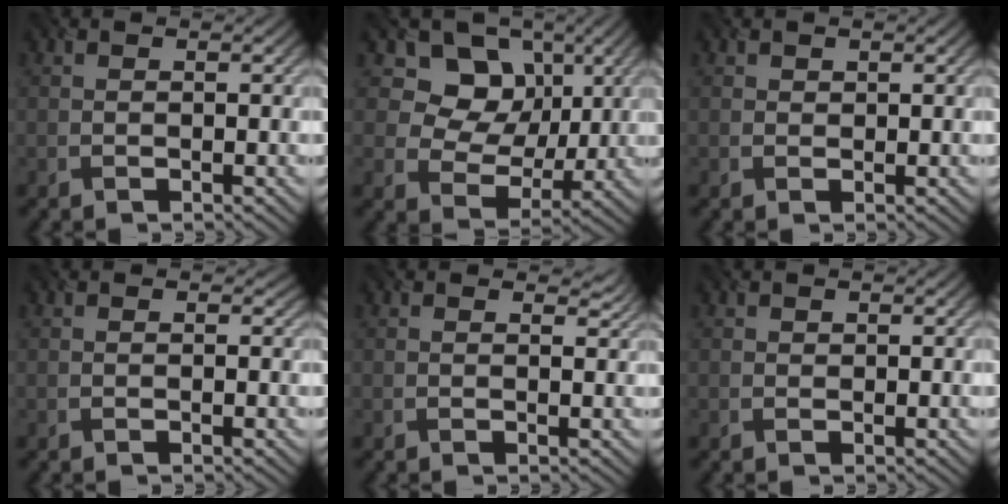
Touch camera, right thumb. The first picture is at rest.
{"total": 10.8, "force": [4.1, 8.5, 5.3], "torque": [-0.117, -0.002, 0.073]}
{"total": 0.8, "force": [0.5, 0.6, 0.1], "torque": [0.001, -0.004, 0.009]}
{"total": 0.0}
{"total": 1.2, "force": [0.9, 0.6, 0.5], "torque": [-0.006, -0.008, 0.016]}
{"total": 0.5, "force": [0.3, 0.4, 0.0], "torque": [0.003, -0.004, 0.006]}